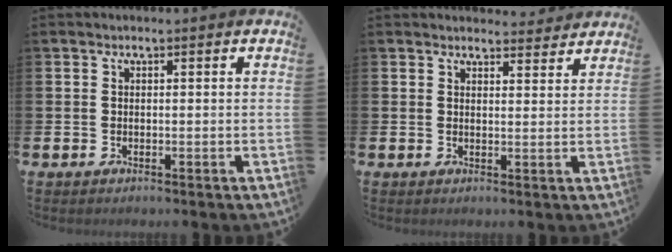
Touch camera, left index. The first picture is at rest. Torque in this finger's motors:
{"motor_torque": [1.15, -0.99, 0.32, 0.01]}